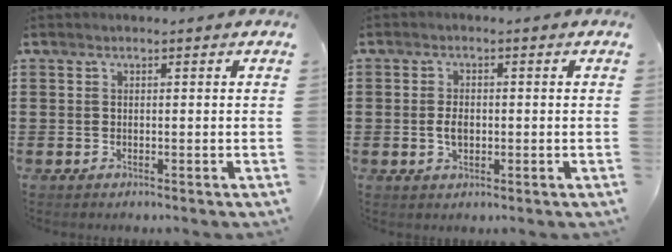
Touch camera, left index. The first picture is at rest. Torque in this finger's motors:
{"motor_torque": [0.75, 0.62, 0.38, 0.06]}